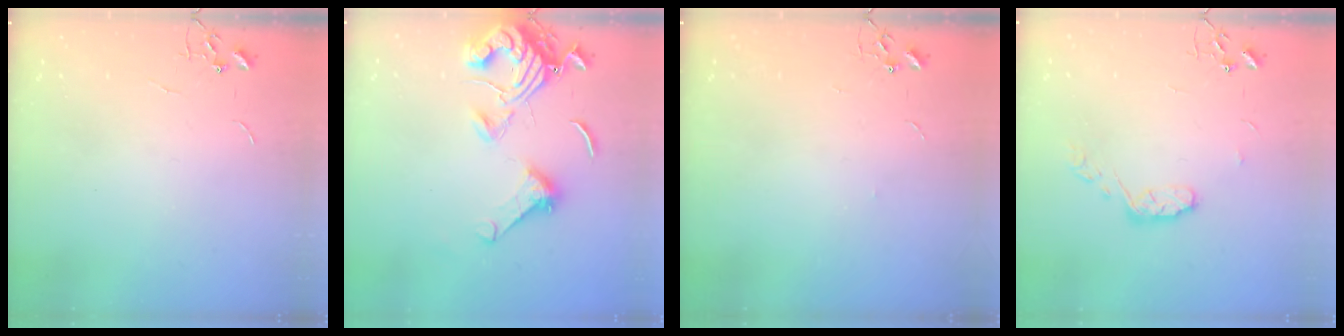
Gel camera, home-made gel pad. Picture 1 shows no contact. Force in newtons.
{"total": 15.1, "press": 15.0, "slide": 1.8}
{"total": 2.8, "press": 2.8, "slide": 0.5}
{"total": 7.5, "press": 7.4, "slide": 0.5}